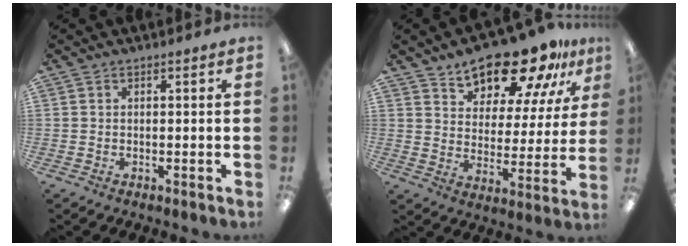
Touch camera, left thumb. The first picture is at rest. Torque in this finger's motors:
{"motor_torque": [1.75, 1.83, 1.37, -1.40, 0.07]}